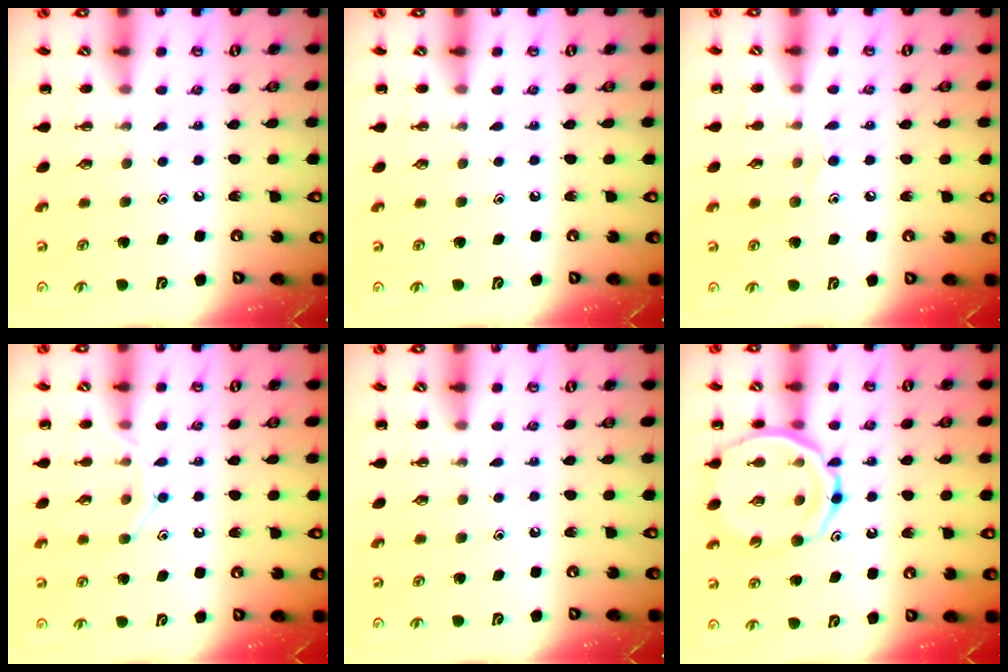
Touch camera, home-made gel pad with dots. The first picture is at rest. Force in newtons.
{"total": 0.0}
{"total": 7.0, "press": 6.7, "slide": 1.9}
{"total": 9.3, "press": 9.2, "slide": 1.6}
{"total": 0.0}
{"total": 15.1, "press": 14.8, "slide": 2.7}